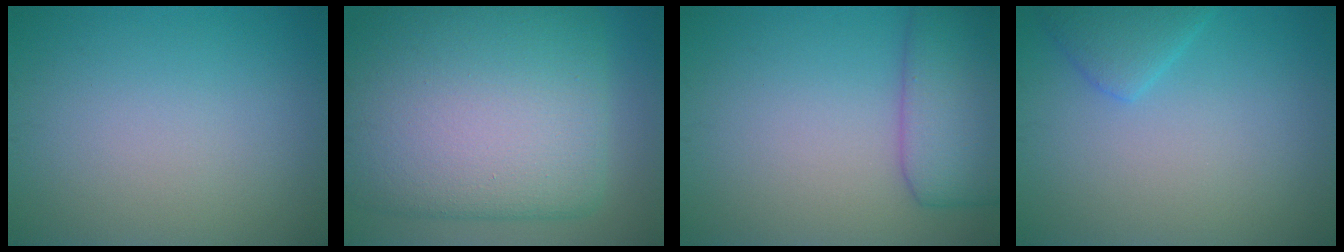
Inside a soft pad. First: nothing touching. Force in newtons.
{"total": 16.5, "press": 16.5, "slide": 0.4}
{"total": 6.0, "press": 6.0, "slide": 0.1}
{"total": 2.9, "press": 2.9, "slide": 0.3}